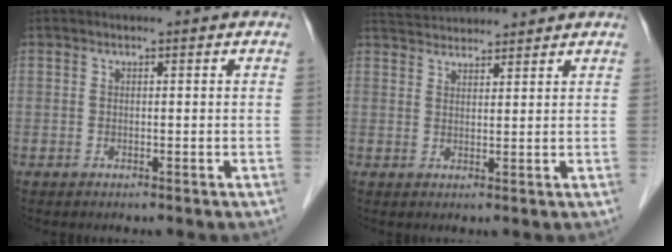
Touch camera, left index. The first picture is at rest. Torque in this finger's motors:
{"motor_torque": [-0.16, -0.36, 0.06, 0.02]}